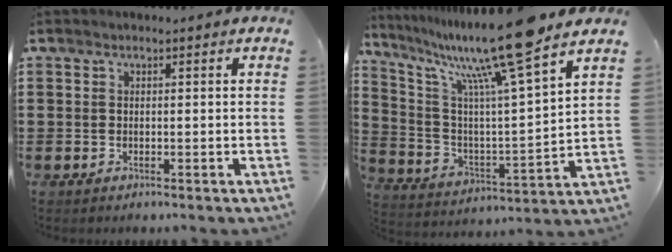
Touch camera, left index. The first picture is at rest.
{"total": 16.0, "force": [11.9, 0.1, 10.7], "torque": [-0.214, -0.069, 0.185]}